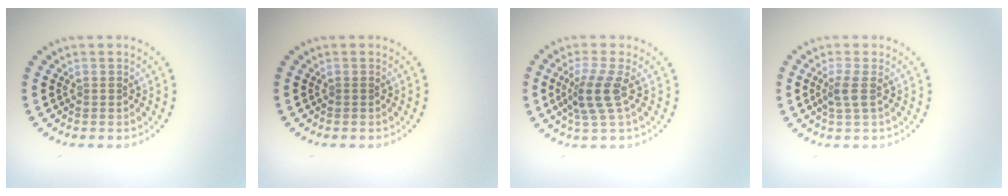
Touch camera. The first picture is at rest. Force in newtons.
{"total": 0.0}
{"total": 3.2, "press": 2.5, "slide": 2.0}
{"total": 1.6, "press": 1.4, "slide": 0.8}